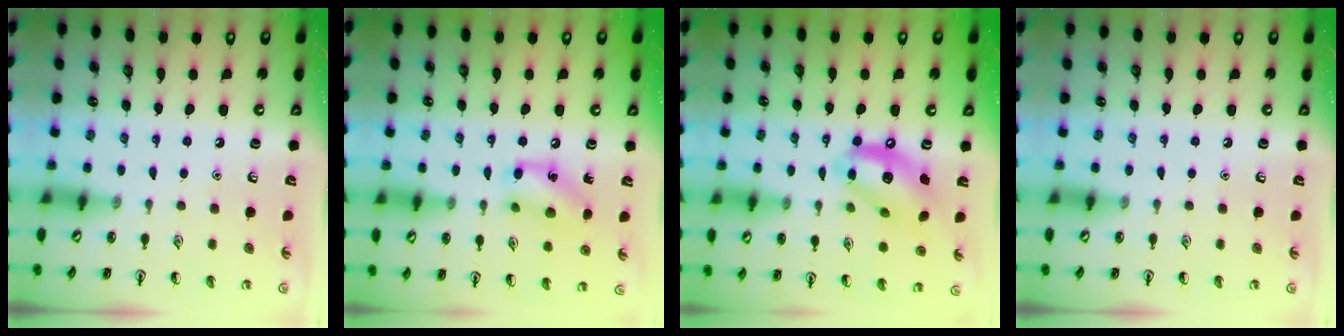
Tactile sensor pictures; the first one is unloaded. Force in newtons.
{"total": 11.6, "press": 11.4, "slide": 1.9}
{"total": 13.3, "press": 12.7, "slide": 4.1}
{"total": 0.0}